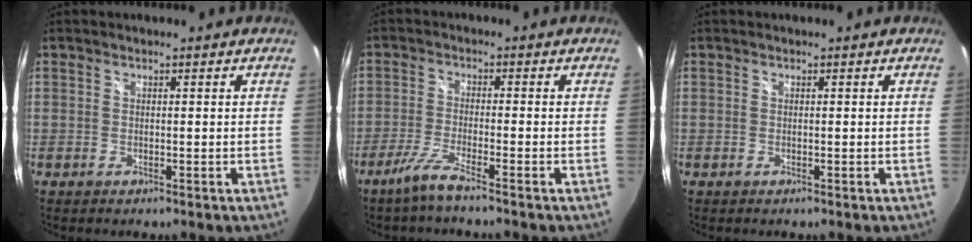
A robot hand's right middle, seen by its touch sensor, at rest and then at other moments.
{"total": 4.8, "force": [-3.7, -0.5, 3.0], "torque": [-0.077, -0.009, -0.074]}
{"total": 0.0}